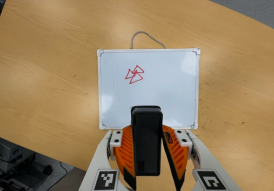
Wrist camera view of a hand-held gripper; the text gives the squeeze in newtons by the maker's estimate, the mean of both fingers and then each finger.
{"total": 5.3, "left": 4.3, "right": 6.3}